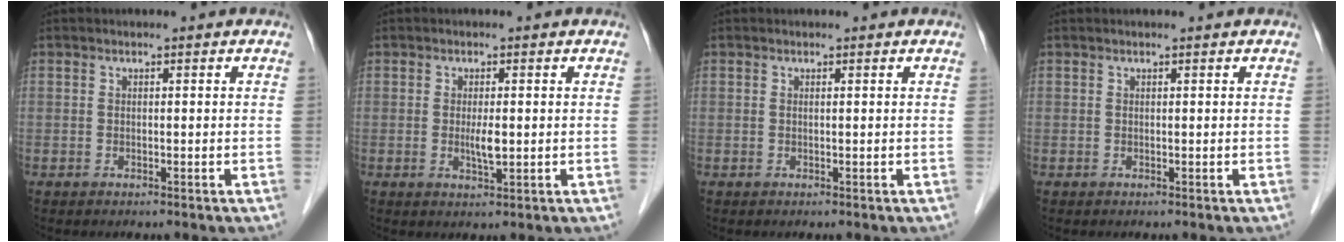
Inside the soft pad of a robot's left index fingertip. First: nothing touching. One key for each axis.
{"total": 2.5, "fx": -0.1, "fy": 0.5, "fz": 2.5, "tx": -0.050, "ty": -0.005, "tz": 0.000}
{"total": 0.0}
{"total": 0.0}